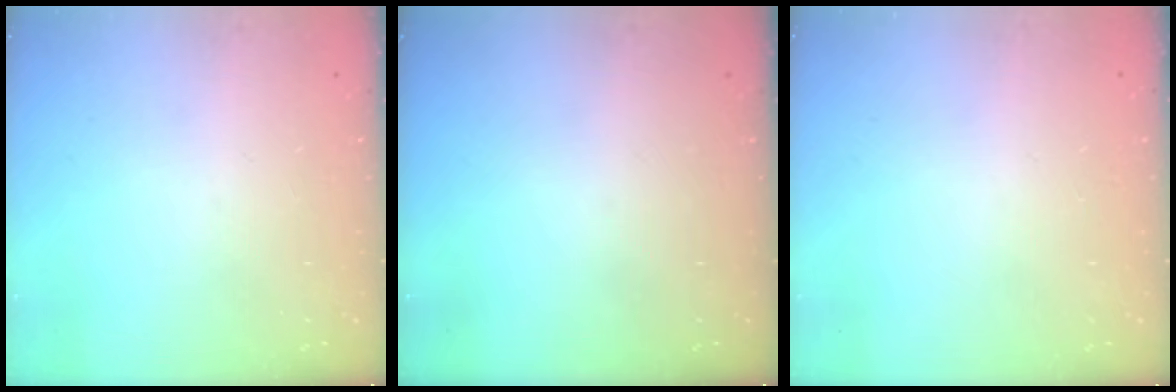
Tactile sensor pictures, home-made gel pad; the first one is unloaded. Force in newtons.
{"total": 0.0}
{"total": 2.5, "press": 2.5, "slide": 0.2}